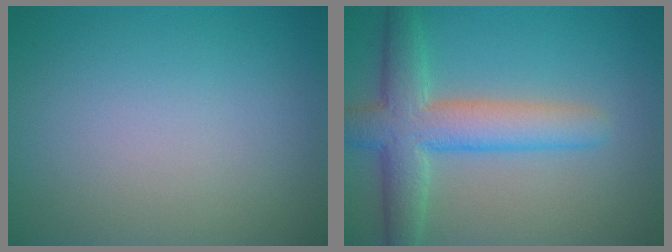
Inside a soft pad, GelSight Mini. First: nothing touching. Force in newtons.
{"total": 6.3, "press": 6.3, "slide": 0.2}